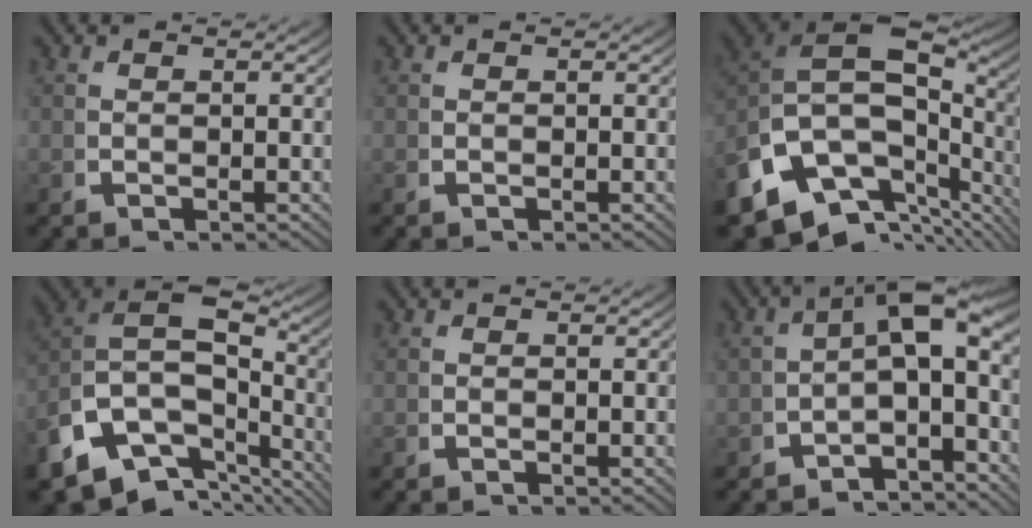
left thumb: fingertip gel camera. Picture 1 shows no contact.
{"total": 0.0}
{"total": 18.6, "force": [-4.7, 12.6, 12.9], "torque": [-0.279, -0.061, -0.051]}
{"total": 14.9, "force": [-2.0, 10.4, 10.6], "torque": [-0.232, -0.047, -0.018]}
{"total": 0.0}
{"total": 7.5, "force": [0.2, 4.0, 6.4], "torque": [-0.091, 0.001, -0.003]}